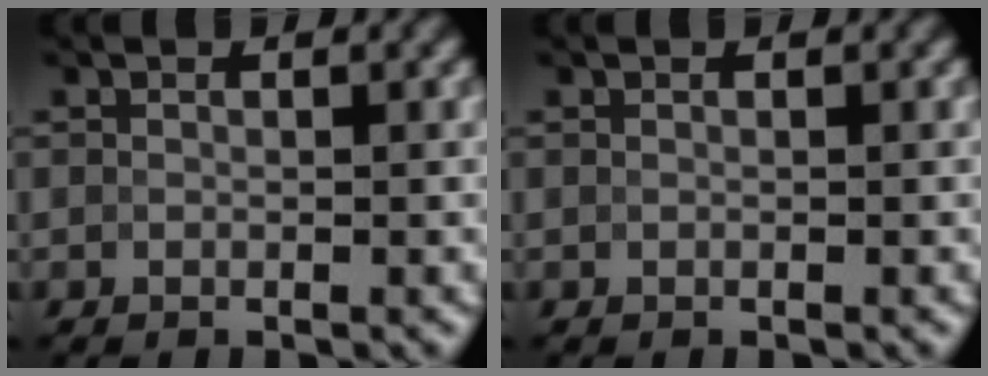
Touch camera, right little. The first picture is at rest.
{"total": 0.0}